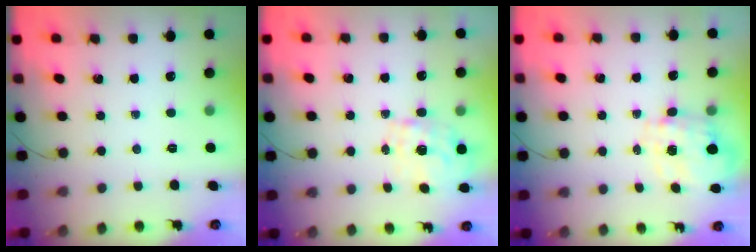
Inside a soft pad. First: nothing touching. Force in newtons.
{"total": 1.5, "press": 1.3, "slide": 0.8}
{"total": 2.8, "press": 2.6, "slide": 1.2}